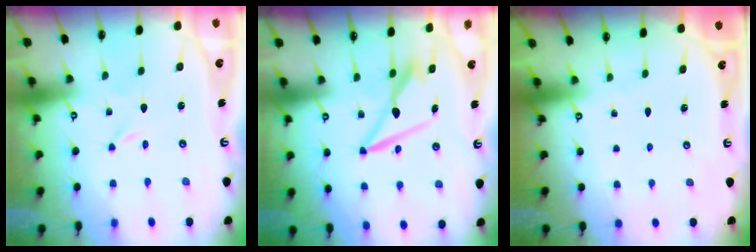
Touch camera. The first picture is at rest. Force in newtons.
{"total": 9.7, "press": 9.6, "slide": 1.2}
{"total": 0.0}